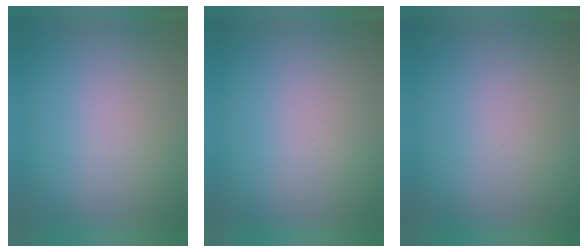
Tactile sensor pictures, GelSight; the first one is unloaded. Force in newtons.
{"total": 1.0}
{"total": 1.0}